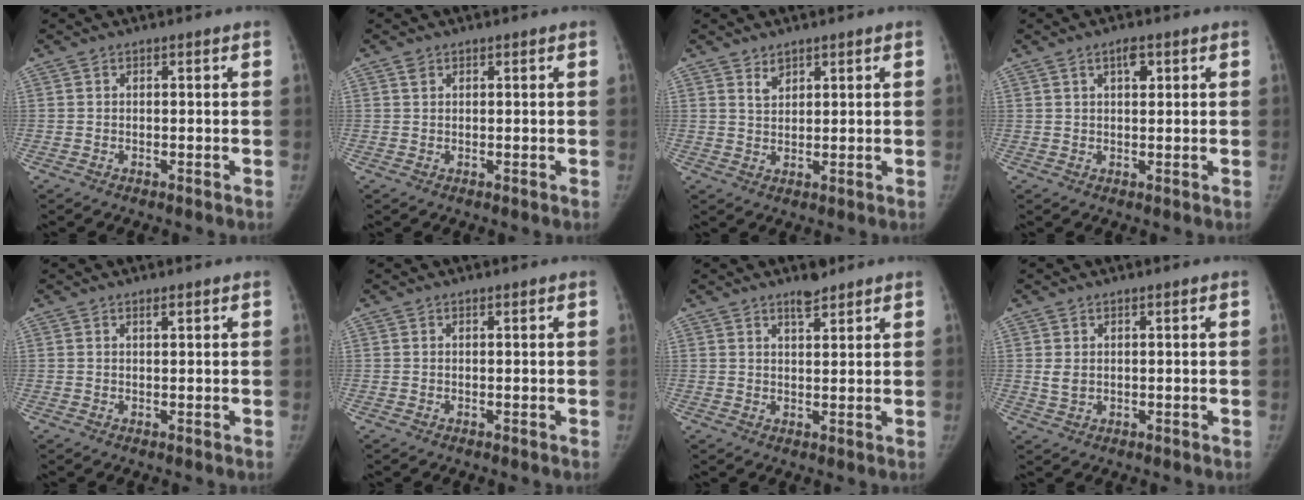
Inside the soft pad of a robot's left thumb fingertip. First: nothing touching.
{"total": 0.9, "force": [0.6, 0.6, 0.4], "torque": [-0.004, 0.001, 0.011]}
{"total": 2.4, "force": [1.8, 1.3, 0.9], "torque": [-0.004, -0.016, 0.036]}
{"total": 2.8, "force": [1.3, 1.1, 2.2], "torque": [-0.028, -0.003, 0.021]}
{"total": 0.9, "force": [0.6, 0.2, 0.6], "torque": [-0.009, -0.002, 0.010]}
{"total": 0.0}
{"total": 3.3, "force": [2.7, 1.0, 1.7], "torque": [-0.020, -0.021, 0.044]}
{"total": 1.9, "force": [0.4, 1.3, 1.3], "torque": [-0.023, -0.001, 0.013]}